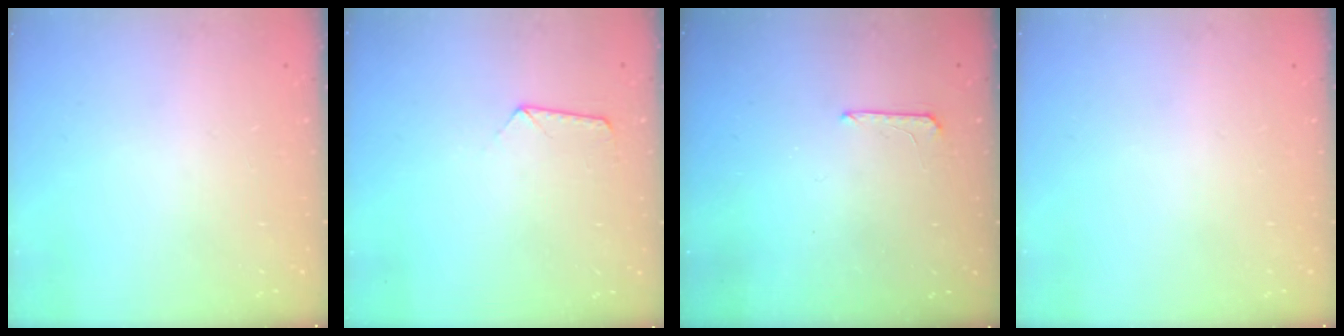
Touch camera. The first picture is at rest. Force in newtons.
{"total": 8.9, "press": 8.8, "slide": 0.5}
{"total": 5.1, "press": 5.1, "slide": 0.4}
{"total": 0.0}